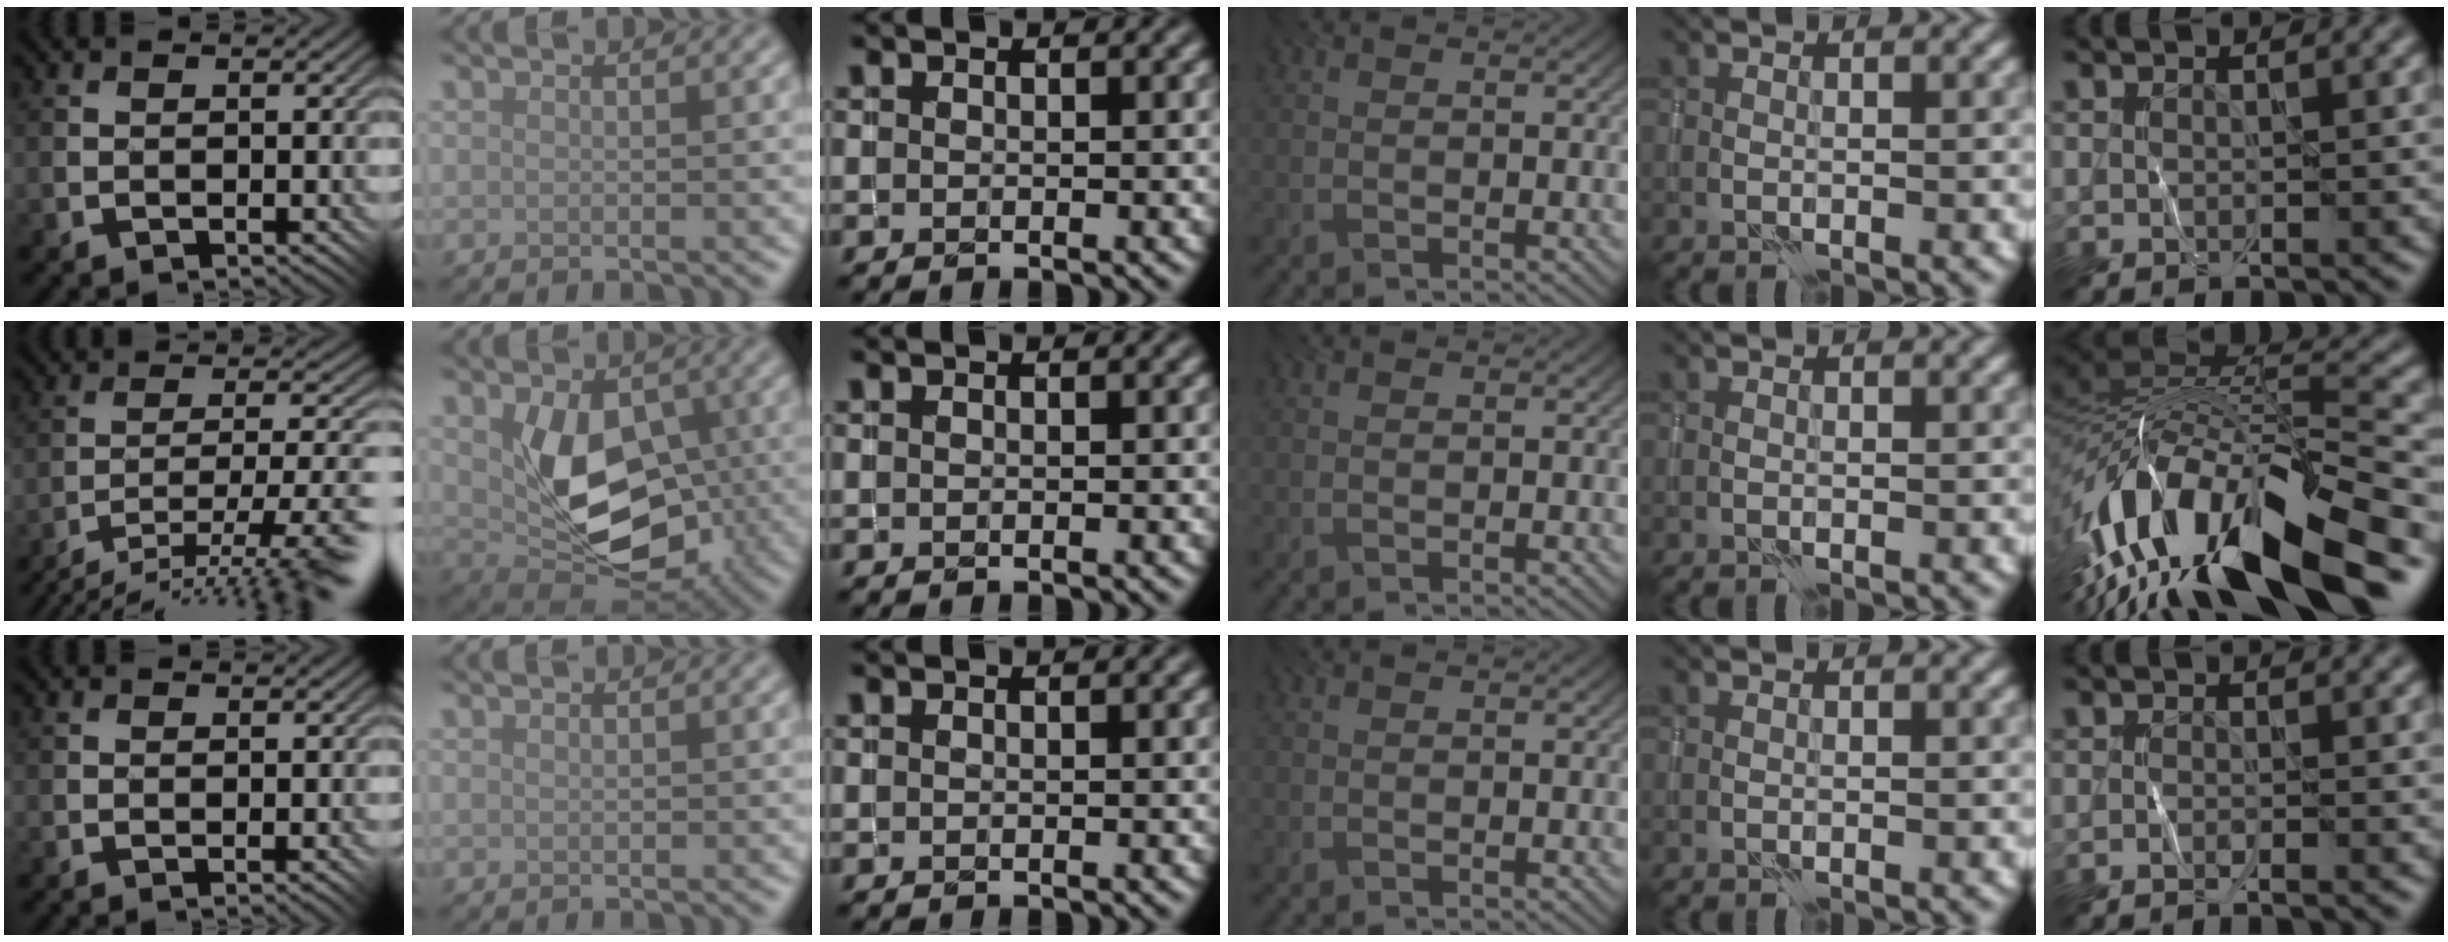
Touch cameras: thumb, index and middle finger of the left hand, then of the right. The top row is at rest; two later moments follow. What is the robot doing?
{"motion": "wrap", "object": "thread"}